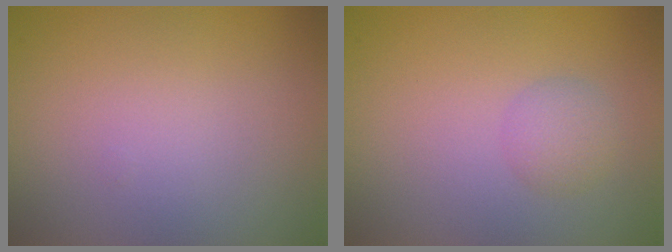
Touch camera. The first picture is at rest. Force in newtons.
{"total": 1.6, "press": 1.6, "slide": 0.2}